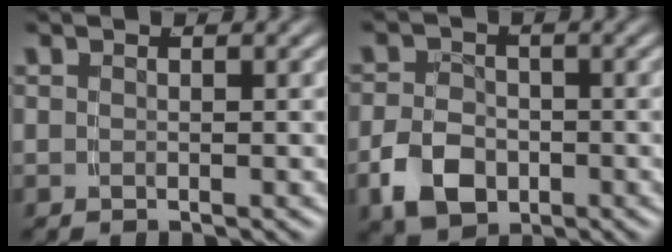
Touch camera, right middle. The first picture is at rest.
{"total": 5.0, "force": [-1.6, 3.8, 2.9], "torque": [-0.052, -0.011, -0.025]}